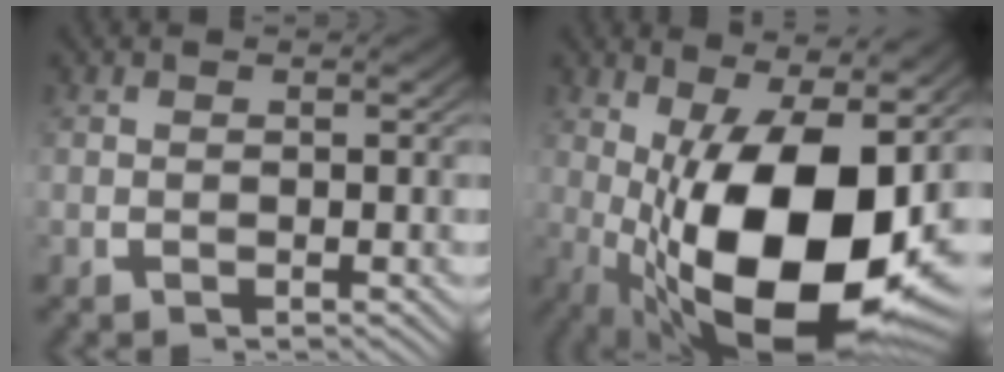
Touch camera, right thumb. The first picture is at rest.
{"total": 19.5, "force": [-1.7, 10.4, 16.4], "torque": [-0.291, -0.070, 0.019]}